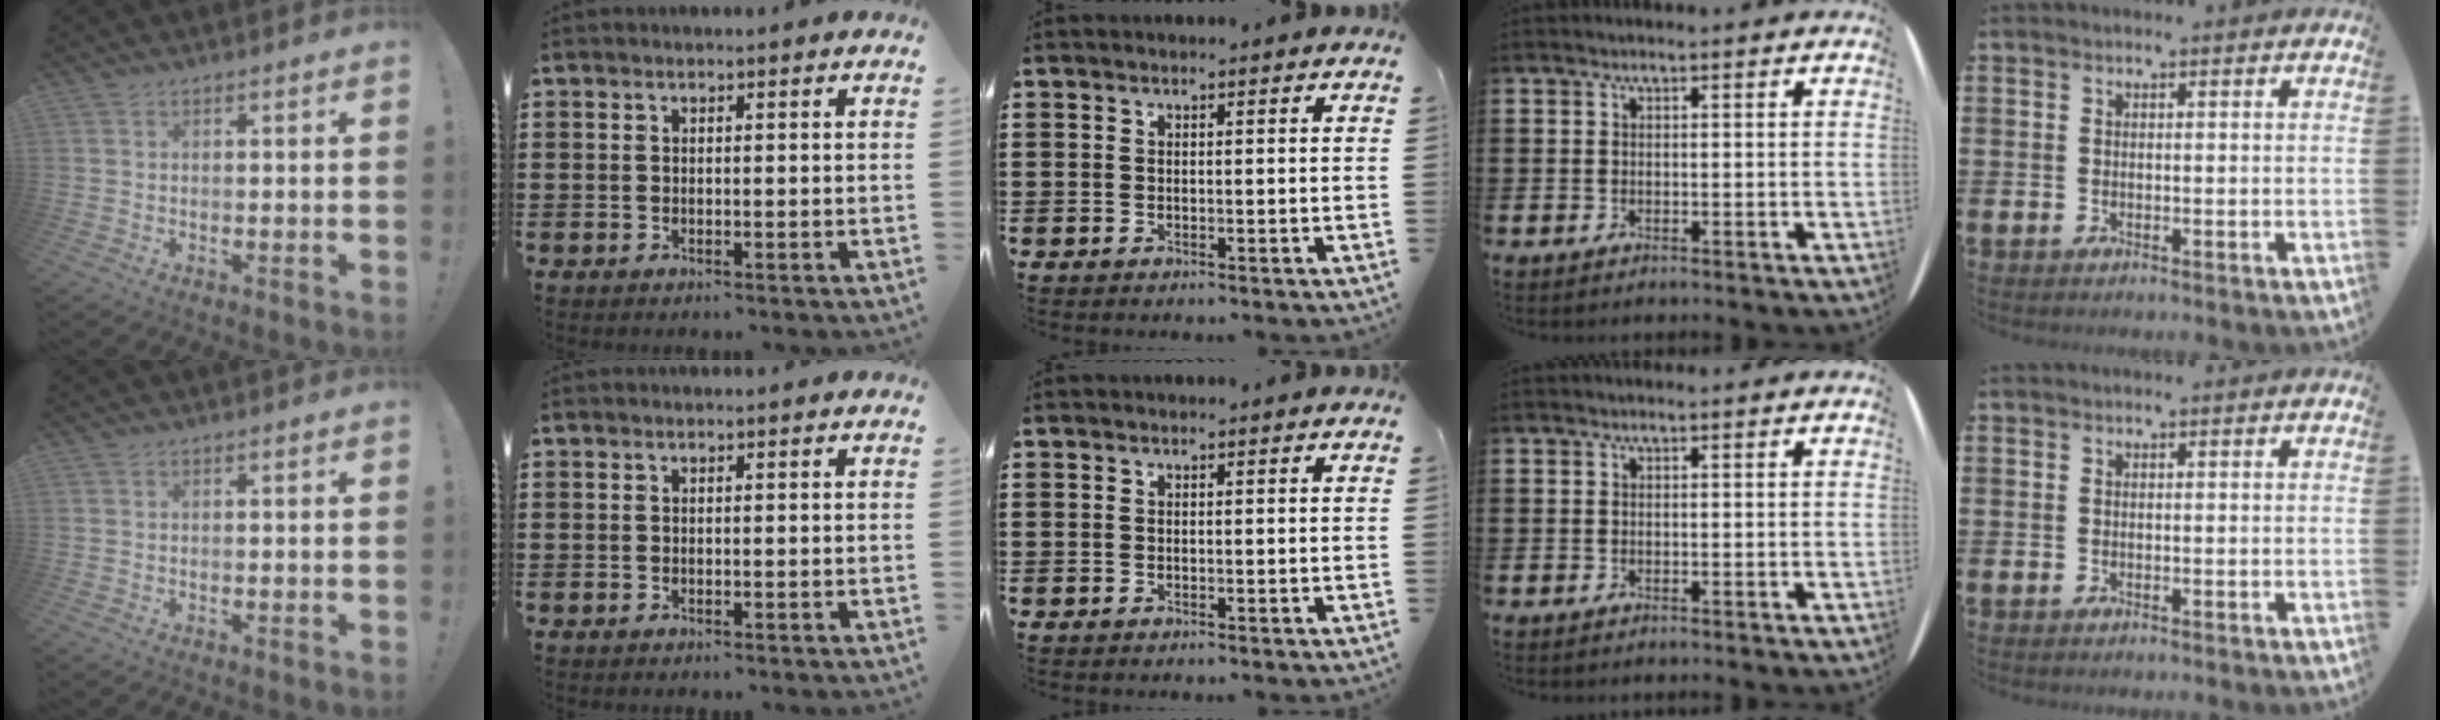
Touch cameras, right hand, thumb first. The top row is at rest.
{}